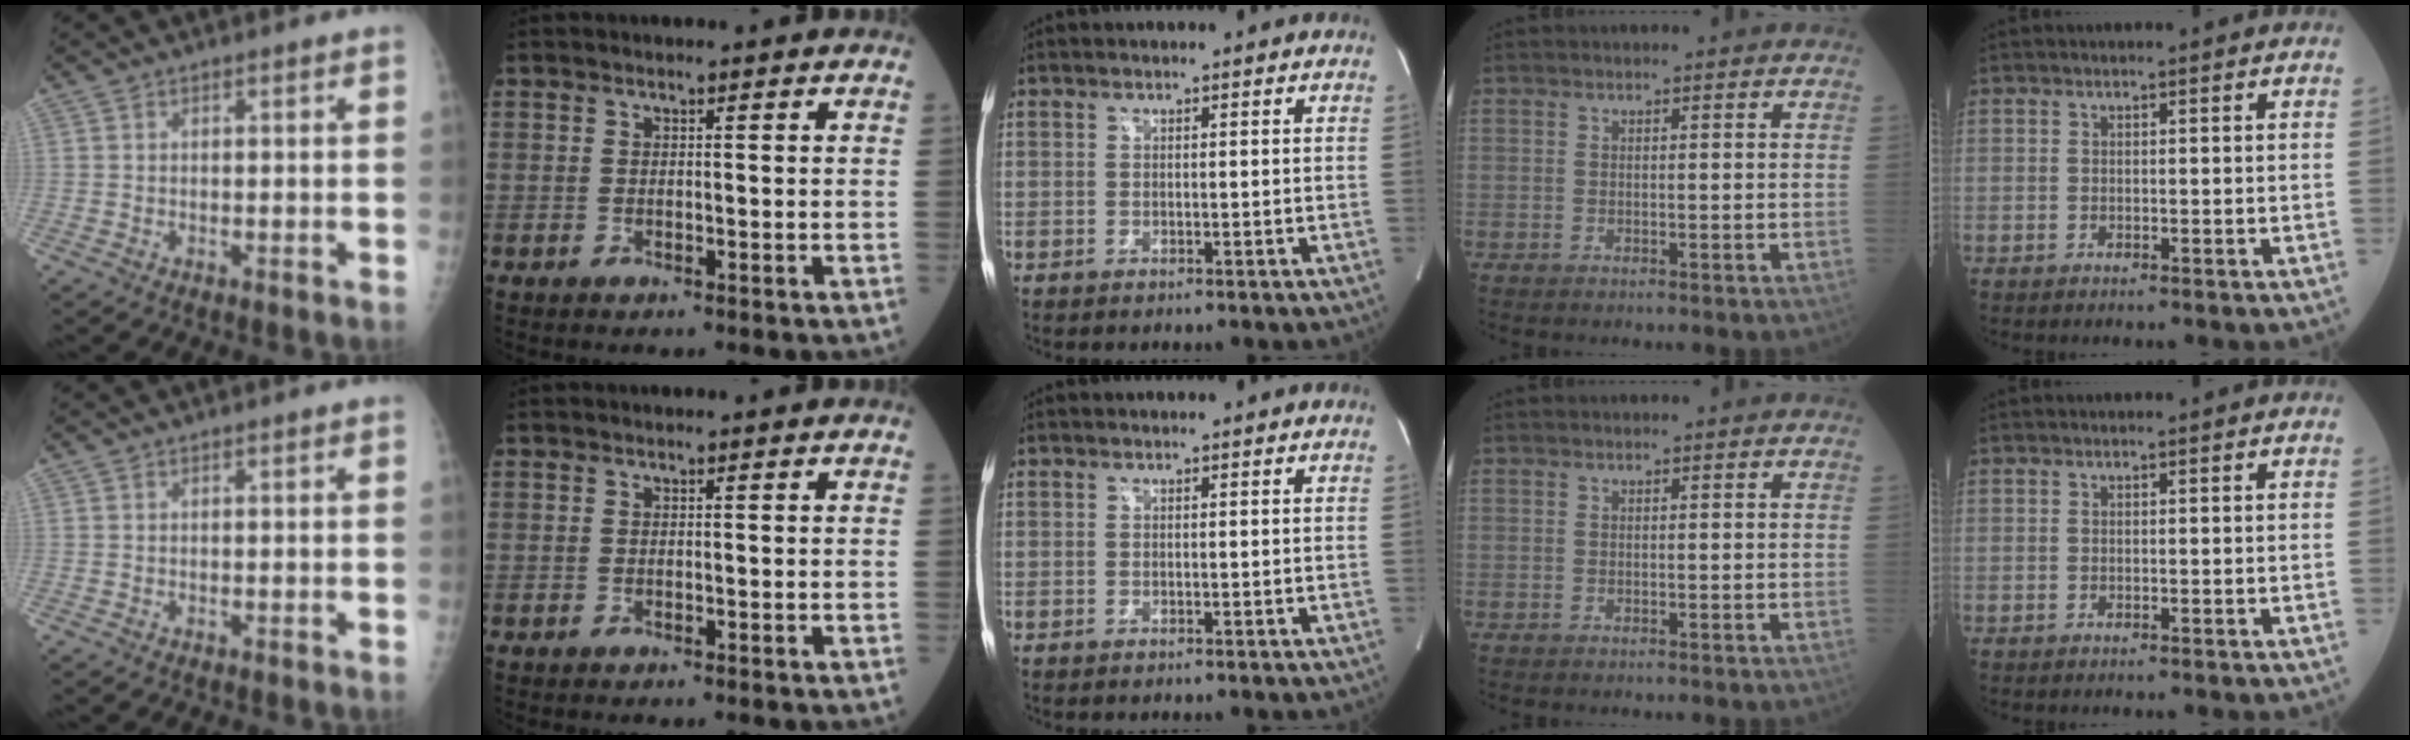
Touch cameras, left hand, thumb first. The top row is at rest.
{}